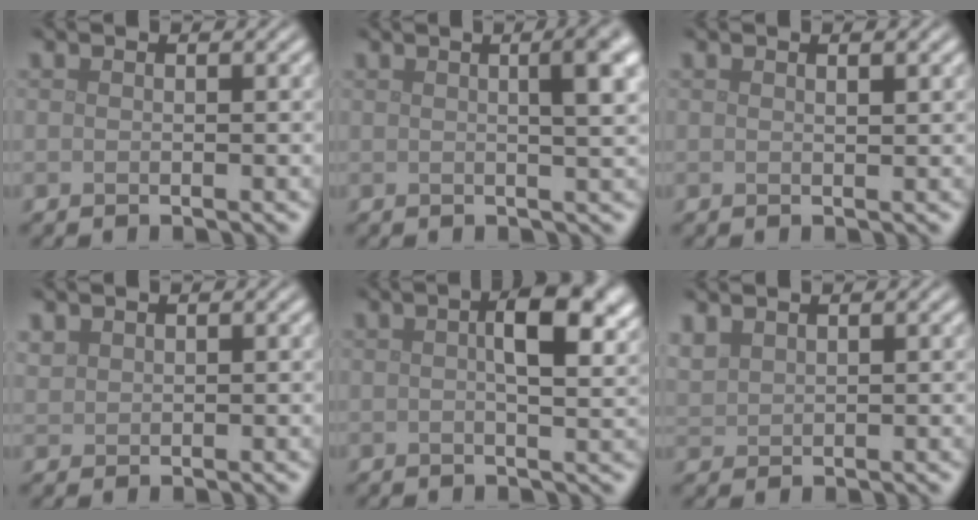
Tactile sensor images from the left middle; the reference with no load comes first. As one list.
[{"total": 5.0, "force": [1.4, 1.5, 4.5], "torque": [-0.036, 0.019, 0.010]}, {"total": 0.8, "force": [0.5, 0.2, 0.6], "torque": [-0.008, 0.000, 0.009]}, {"total": 1.1, "force": [0.9, 0.6, 0.2], "torque": [-0.006, 0.002, 0.021]}, {"total": 6.1, "force": [1.7, 2.2, 5.4], "torque": [-0.073, 0.008, 0.022]}, {"total": 1.7, "force": [1.4, 0.8, 0.6], "torque": [-0.020, 0.005, 0.036]}]